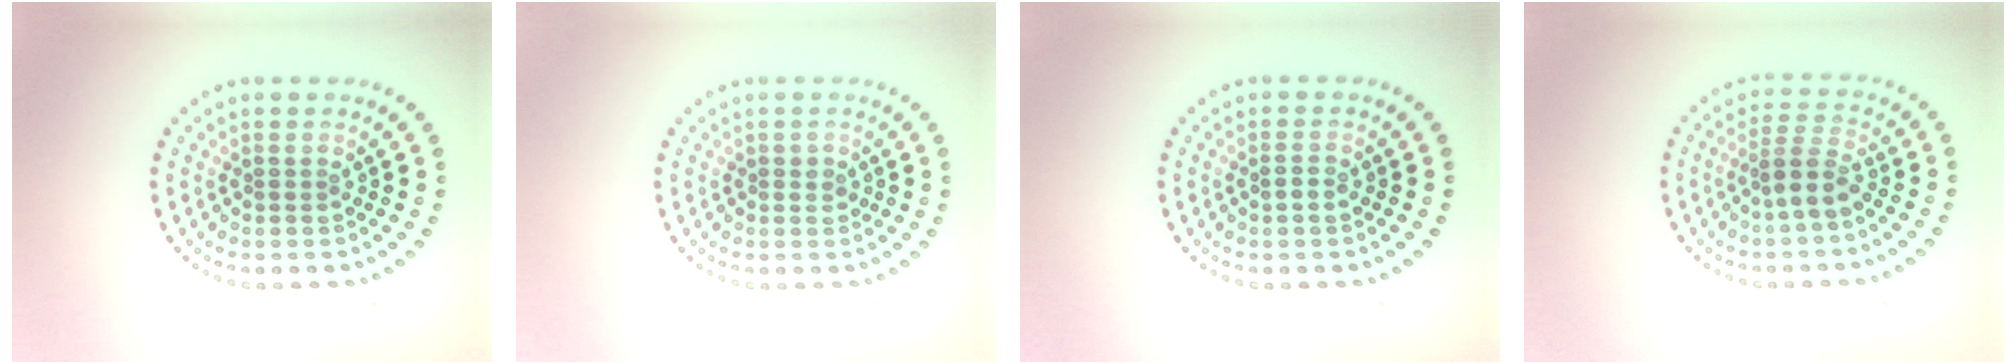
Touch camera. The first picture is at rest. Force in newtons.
{"total": 0.9, "press": 0.9, "slide": 0.2}
{"total": 1.0, "press": 1.0, "slide": 0.3}
{"total": 2.7, "press": 2.1, "slide": 1.7}